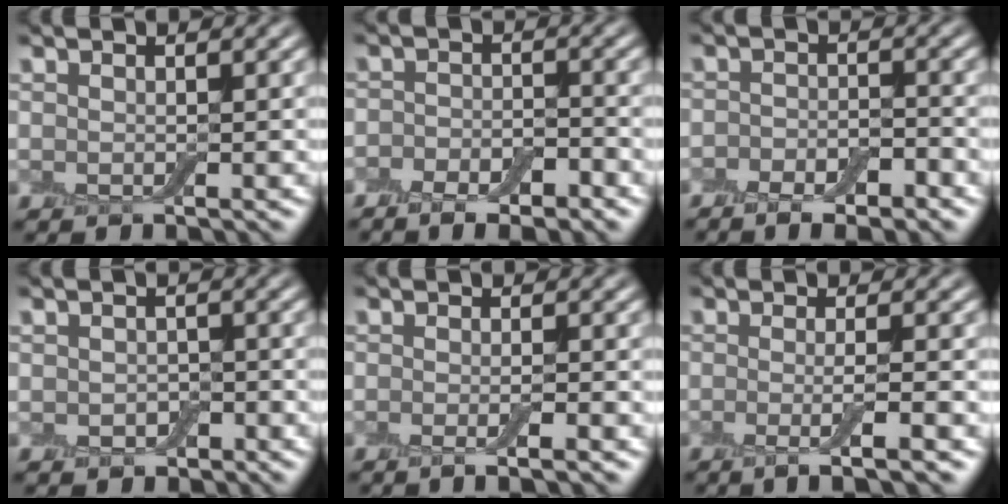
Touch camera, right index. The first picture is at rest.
{"total": 5.2, "force": [-3.3, 2.7, 3.0], "torque": [-0.011, 0.002, -0.054]}
{"total": 4.7, "force": [-3.0, 2.3, 2.9], "torque": [-0.017, 0.003, -0.048]}
{"total": 1.5, "force": [-0.6, 1.2, 0.7], "torque": [-0.010, -0.005, -0.013]}
{"total": 2.0, "force": [-0.8, 0.3, 1.8], "torque": [-0.024, -0.004, -0.014]}
{"total": 3.4, "force": [-0.9, 0.7, 3.2], "torque": [-0.048, -0.006, -0.021]}